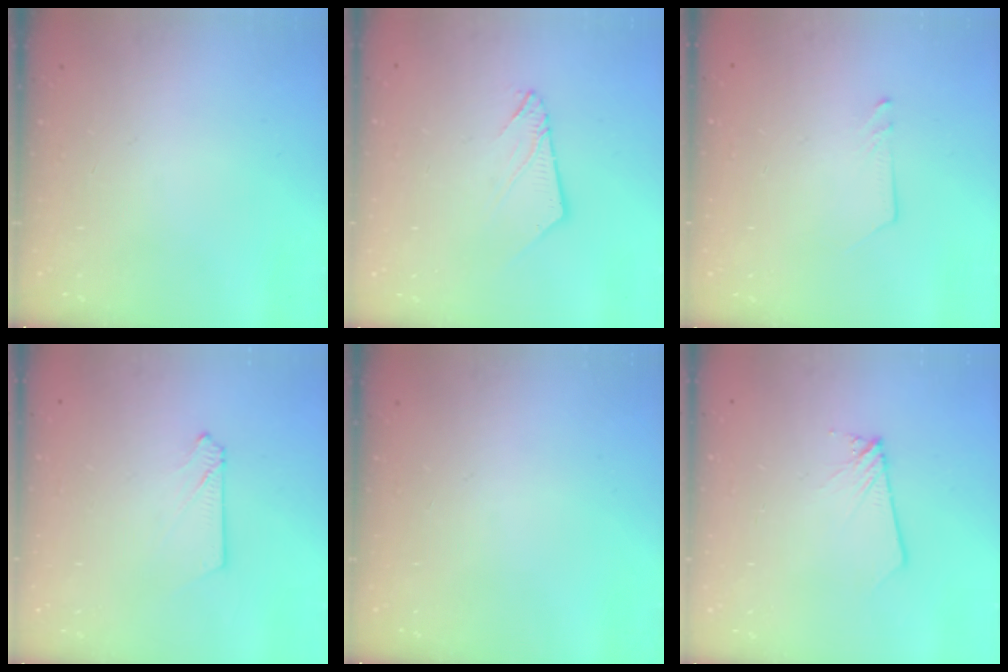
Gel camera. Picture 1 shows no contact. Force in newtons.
{"total": 5.8, "press": 5.8, "slide": 0.3}
{"total": 1.2, "press": 1.2, "slide": 0.1}
{"total": 3.0, "press": 3.0, "slide": 0.4}
{"total": 0.0}
{"total": 1.7, "press": 1.7, "slide": 0.1}